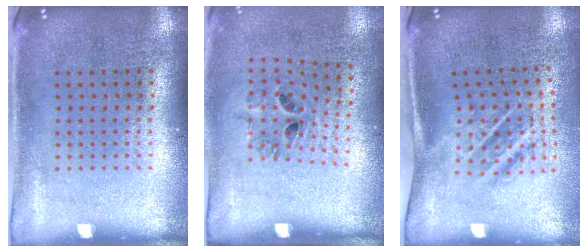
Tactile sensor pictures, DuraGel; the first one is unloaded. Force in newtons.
{"total": 1.4, "press": 0.8, "slide": 1.2}
{"total": 1.8, "press": 1.1, "slide": 1.4}